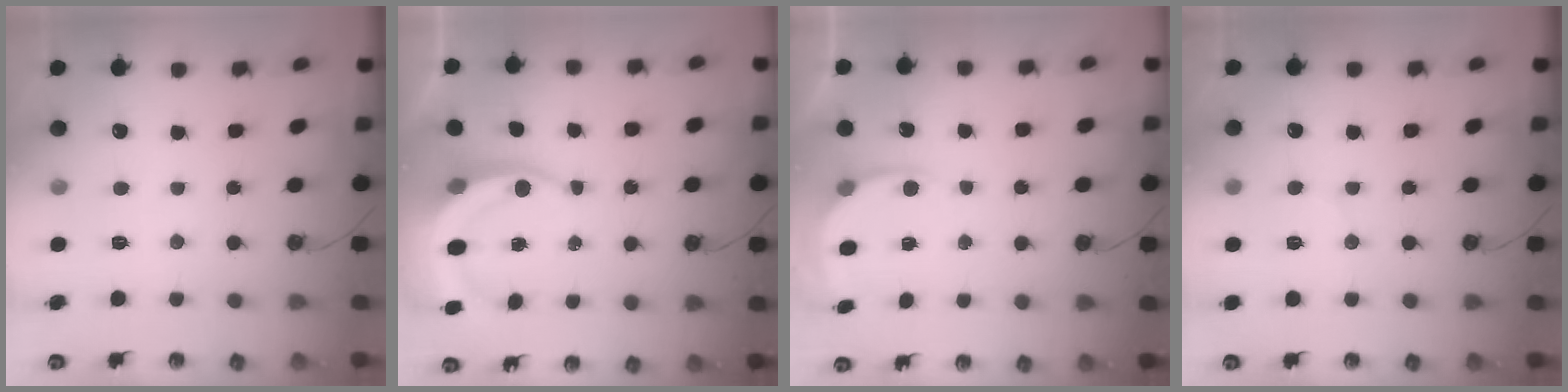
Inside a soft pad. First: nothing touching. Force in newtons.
{"total": 7.2, "press": 7.2, "slide": 0.7}
{"total": 4.8, "press": 4.7, "slide": 0.2}
{"total": 2.9, "press": 2.9, "slide": 0.3}